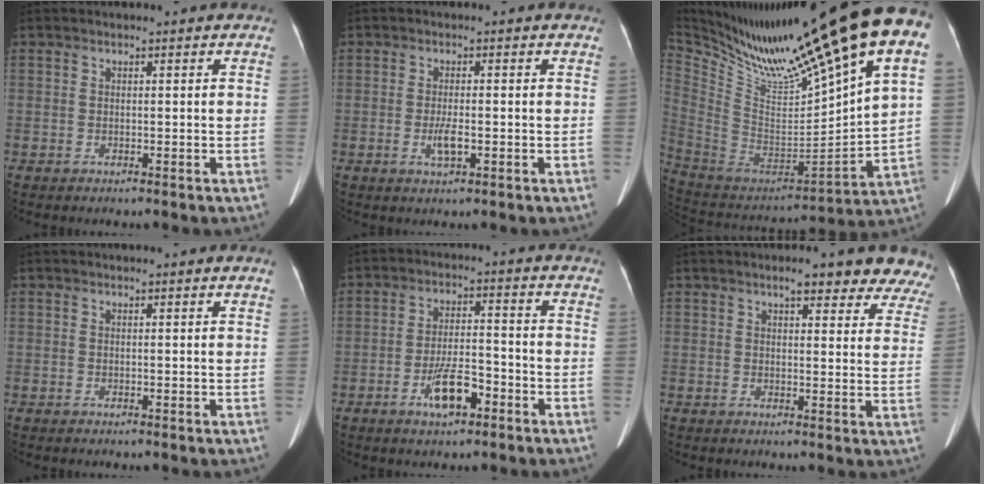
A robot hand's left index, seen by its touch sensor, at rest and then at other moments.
{"total": 2.6, "force": [-0.8, 0.6, 2.5], "torque": [-0.050, -0.003, -0.012]}
{"total": 26.9, "force": [19.0, 1.0, 19.0], "torque": [-0.327, -0.024, 0.327]}
{"total": 0.0}
{"total": 6.6, "force": [-3.5, 2.0, 5.2], "torque": [-0.102, 0.003, -0.059]}
{"total": 12.2, "force": [10.8, 2.7, 4.9], "torque": [-0.021, -0.007, 0.100]}